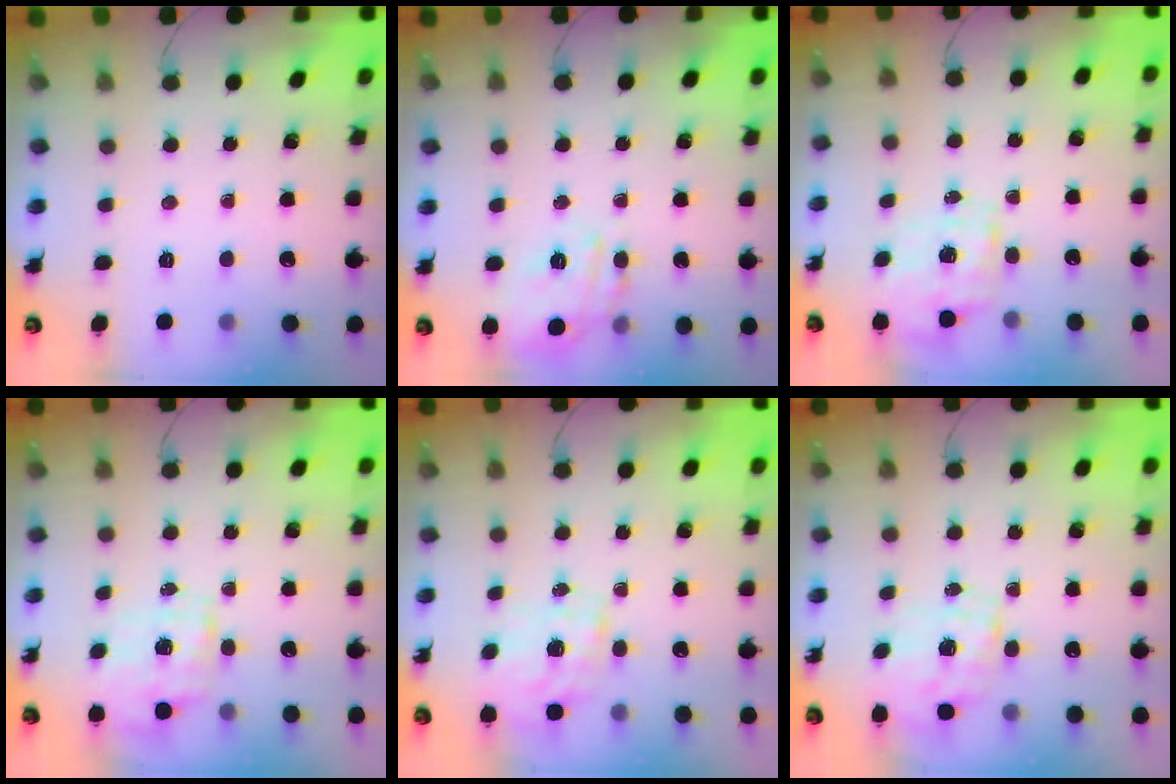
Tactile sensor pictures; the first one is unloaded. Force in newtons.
{"total": 6.7, "press": 6.6, "slide": 1.1}
{"total": 1.8, "press": 1.7, "slide": 0.5}
{"total": 1.8, "press": 1.7, "slide": 0.5}
{"total": 0.9, "press": 0.7, "slide": 0.6}
{"total": 1.6, "press": 1.4, "slide": 0.8}